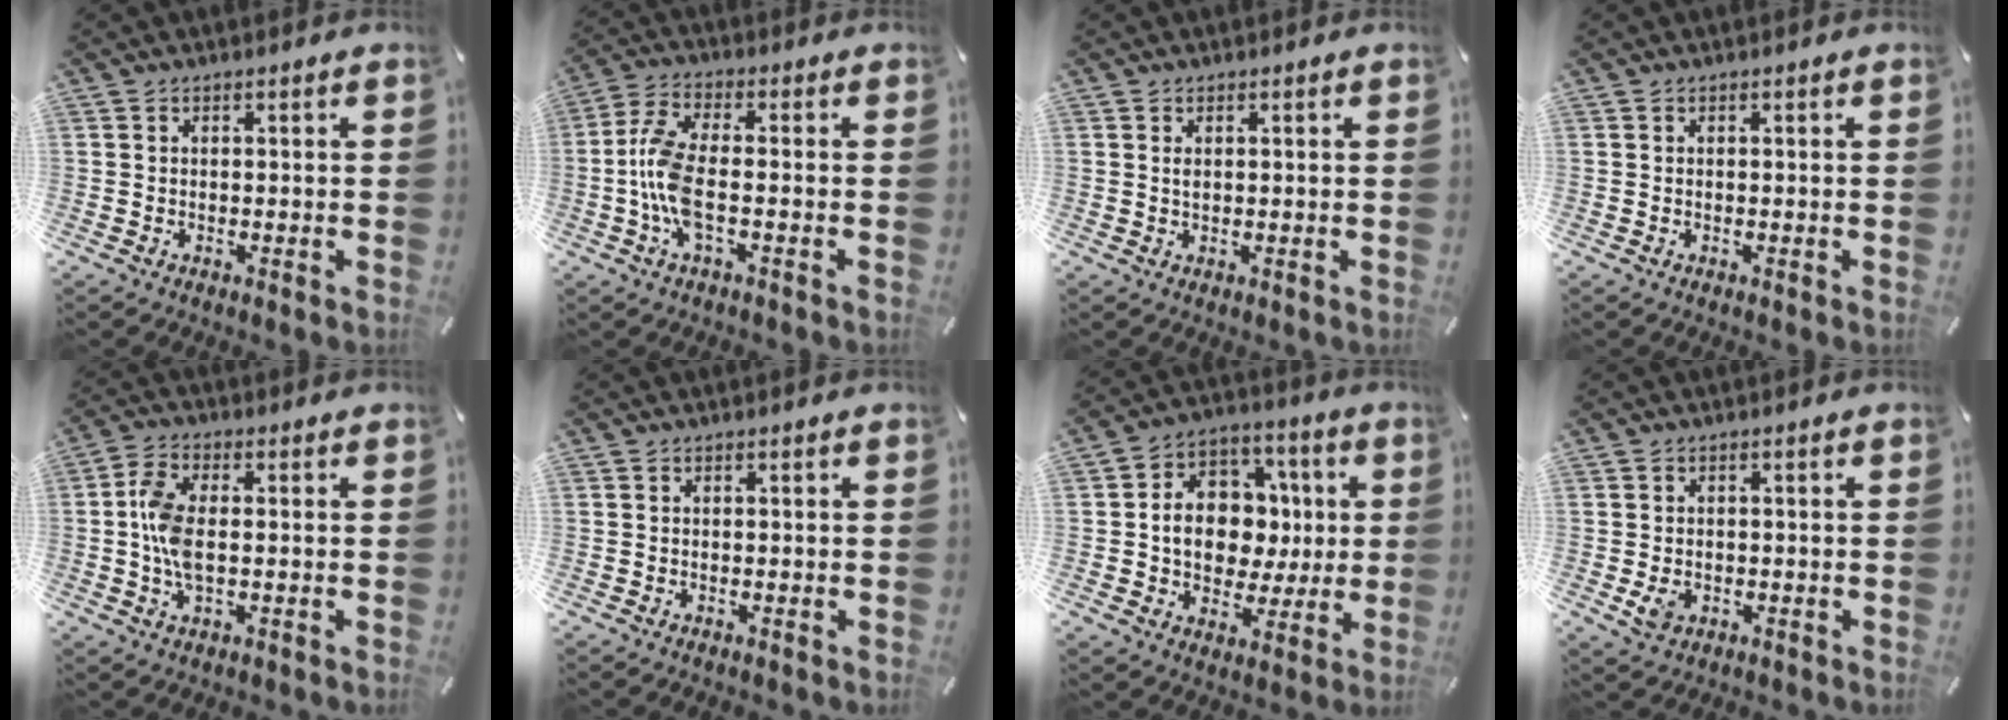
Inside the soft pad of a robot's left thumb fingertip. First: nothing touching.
{"total": 8.7, "force": [-1.7, 3.2, 7.9], "torque": [-0.171, -0.009, -0.032]}
{"total": 0.9, "force": [0.3, 0.4, 0.8], "torque": [-0.017, 0.001, 0.005]}
{"total": 0.0}
{"total": 7.5, "force": [-0.1, 3.8, 6.5], "torque": [-0.151, -0.001, -0.007]}
{"total": 0.0}
{"total": 12.9, "force": [-0.1, 11.0, 6.8], "torque": [-0.127, 0.009, 0.007]}
{"total": 3.2, "force": [-0.8, 2.6, 1.8], "torque": [-0.028, -0.002, -0.015]}